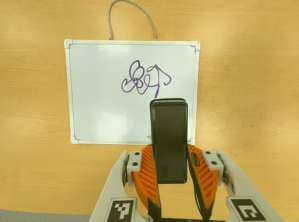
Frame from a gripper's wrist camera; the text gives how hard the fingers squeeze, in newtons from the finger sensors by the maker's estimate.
{"total": 5.2, "left": 4.0, "right": 6.4}